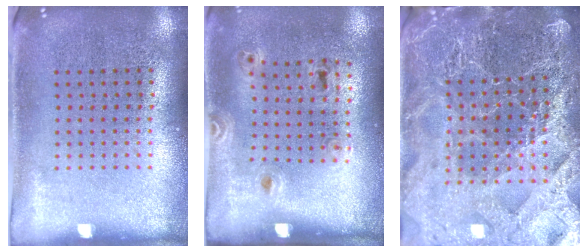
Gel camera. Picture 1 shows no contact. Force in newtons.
{"total": 1.5, "press": 0.9, "slide": 1.2}
{"total": 4.5, "press": 4.2, "slide": 1.5}